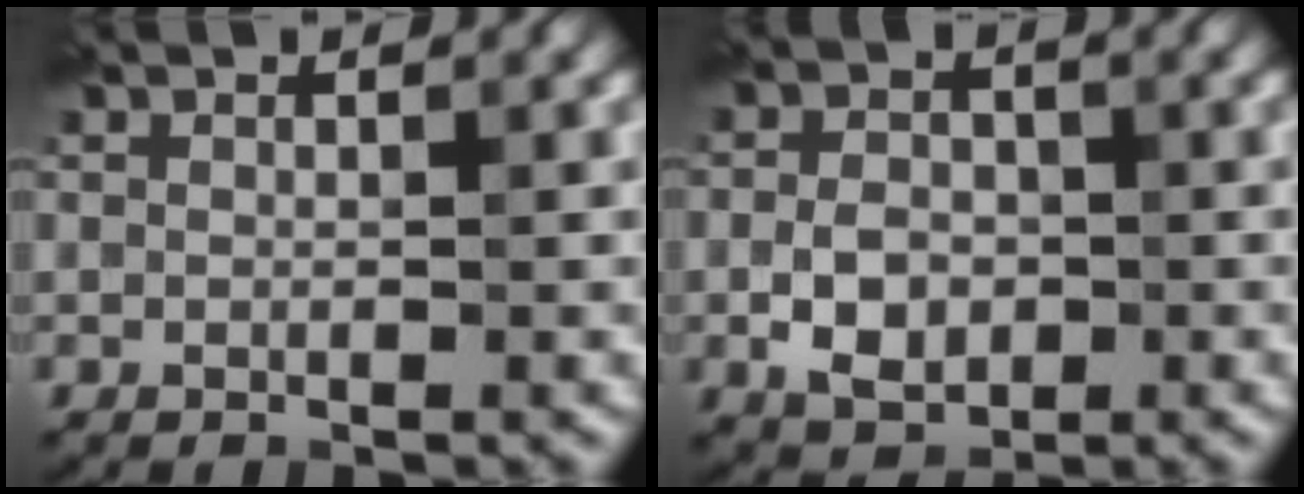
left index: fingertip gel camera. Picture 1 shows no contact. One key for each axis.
{"total": 3.5, "fx": -1.2, "fy": 2.4, "fz": 2.2, "tx": -0.042, "ty": -0.001, "tz": -0.020}